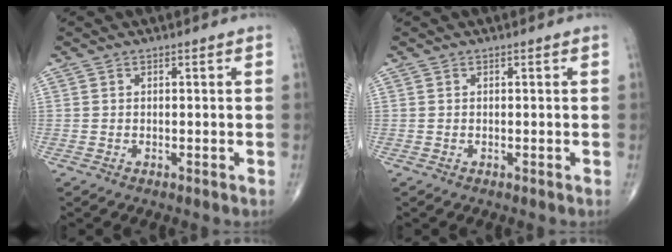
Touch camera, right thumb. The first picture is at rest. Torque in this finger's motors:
{"motor_torque": [0.00, 0.00, 0.14, 0.13, 0.00]}